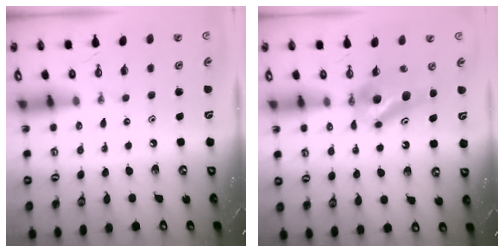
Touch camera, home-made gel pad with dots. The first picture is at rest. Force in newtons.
{"total": 7.2, "press": 6.9, "slide": 2.0}